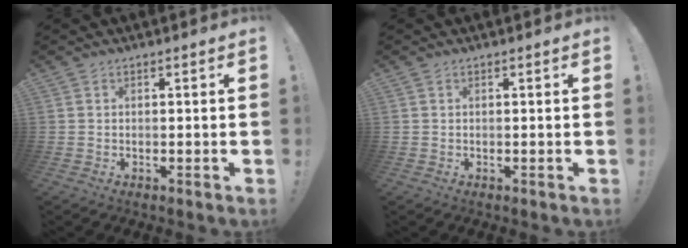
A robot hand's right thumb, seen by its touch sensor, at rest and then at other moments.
{"total": 0.0}